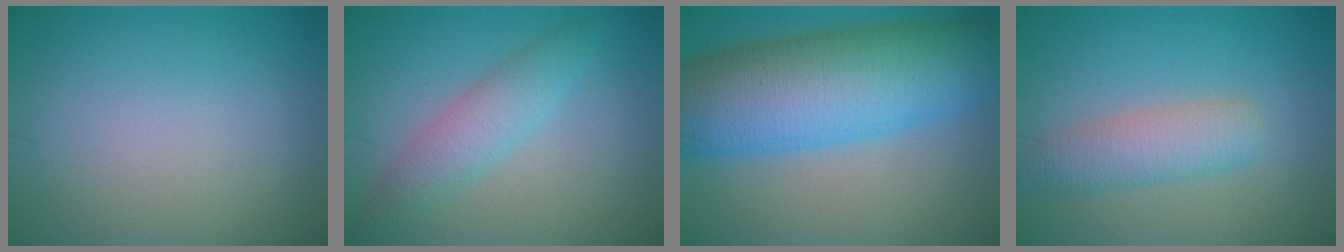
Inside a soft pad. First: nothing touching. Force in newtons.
{"total": 3.2, "press": 3.2, "slide": 0.0}
{"total": 12.7, "press": 12.7, "slide": 0.2}
{"total": 3.5, "press": 3.5, "slide": 0.1}